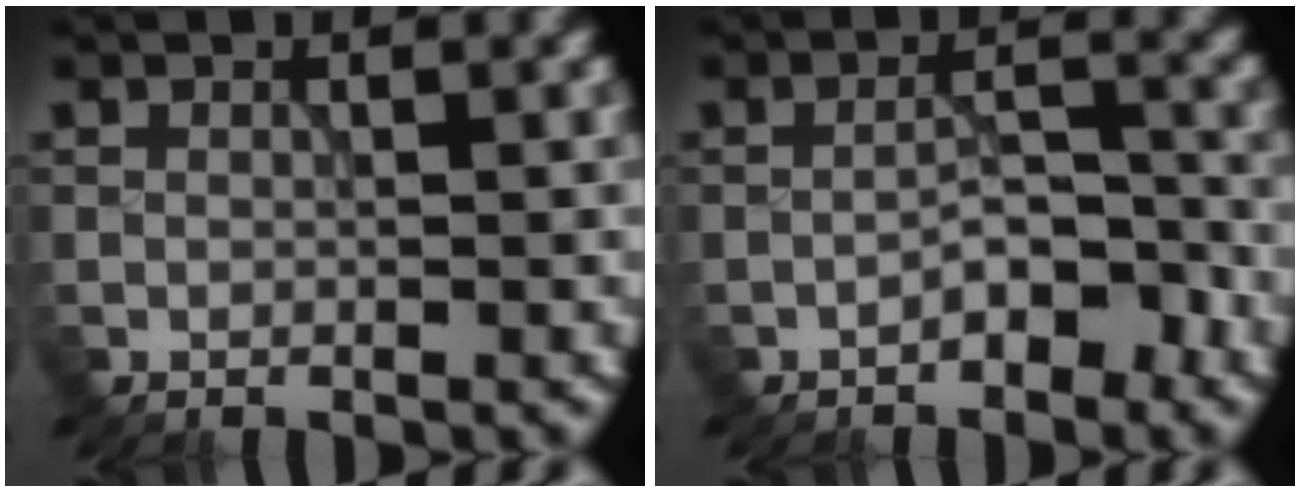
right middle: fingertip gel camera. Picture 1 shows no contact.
{"total": 2.8, "force": [-1.7, 1.0, 2.0], "torque": [-0.030, 0.010, -0.030]}